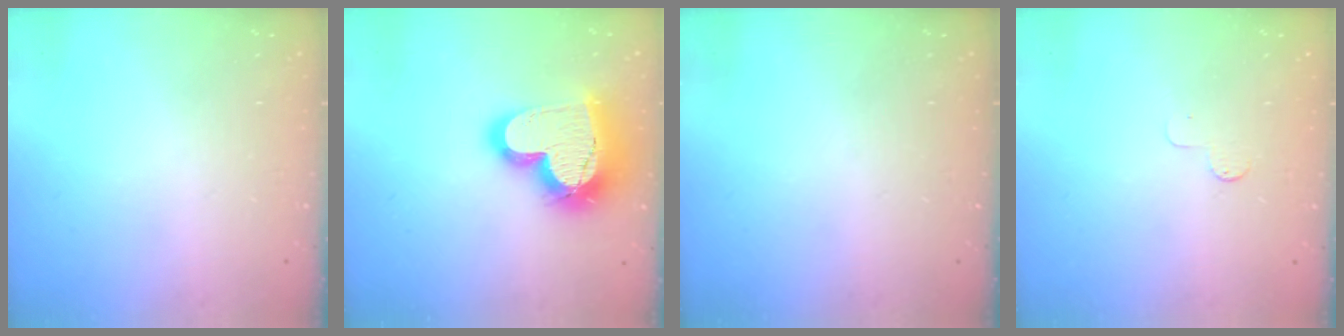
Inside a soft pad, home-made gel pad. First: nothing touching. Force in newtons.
{"total": 23.1, "press": 23.0, "slide": 1.8}
{"total": 0.0}
{"total": 2.6, "press": 2.6, "slide": 0.3}